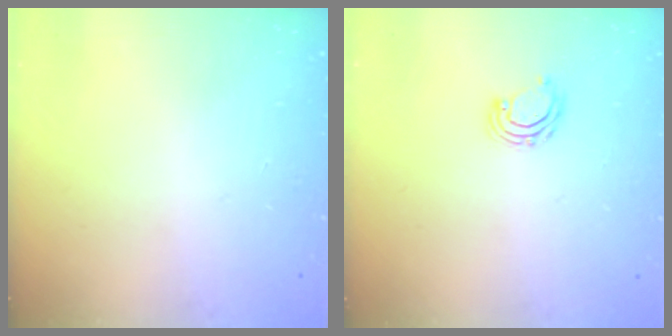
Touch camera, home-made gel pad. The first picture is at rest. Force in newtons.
{"total": 4.2, "press": 4.2, "slide": 0.3}